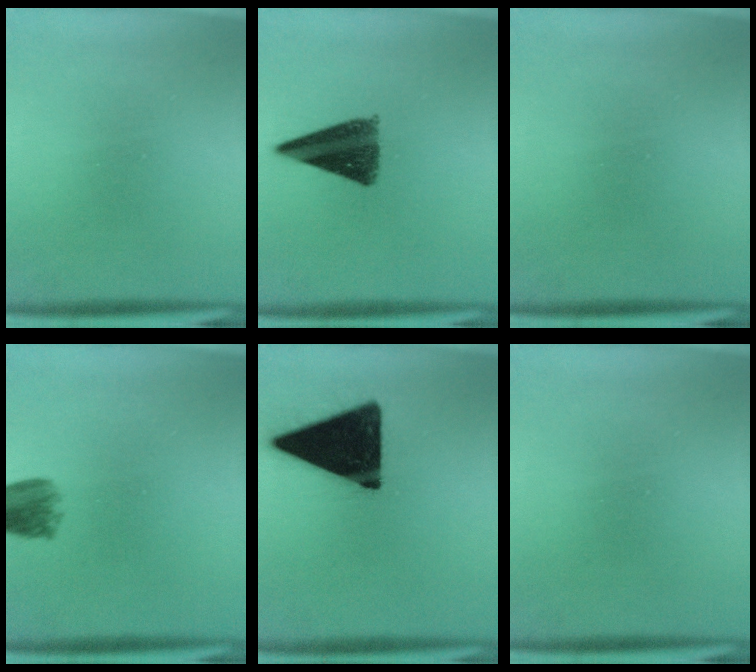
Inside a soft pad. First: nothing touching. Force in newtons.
{"total": 10.1}
{"total": 0.0}
{"total": 4.2}
{"total": 18.1}
{"total": 0.0}